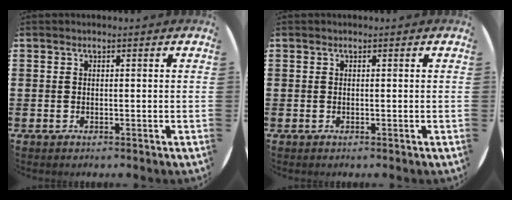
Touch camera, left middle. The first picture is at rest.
{"total": 0.0}